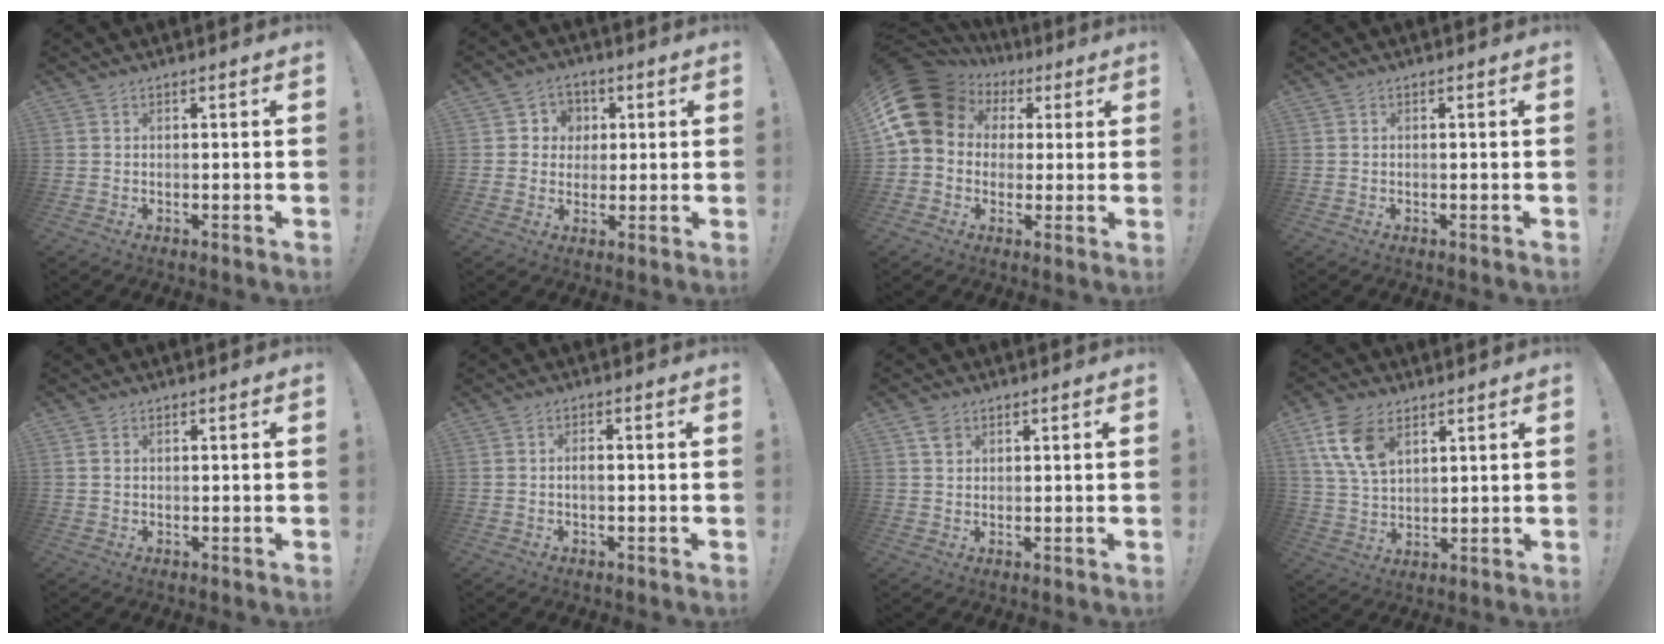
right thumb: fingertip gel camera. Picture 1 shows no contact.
{"total": 6.2, "force": [0.2, 6.1, 1.2], "torque": [-0.018, 0.006, 0.006]}
{"total": 16.7, "force": [5.4, 13.3, 8.6], "torque": [-0.158, -0.020, 0.109]}
{"total": 0.0}
{"total": 1.1, "force": [0.5, 0.8, 0.5], "torque": [-0.011, 0.002, 0.010]}
{"total": 1.8, "force": [-0.5, 0.7, 1.6], "torque": [-0.028, 0.003, -0.010]}
{"total": 2.7, "force": [1.6, 2.1, 0.9], "torque": [-0.004, -0.005, 0.028]}
{"total": 12.3, "force": [6.2, 7.5, 7.6], "torque": [-0.153, -0.014, 0.120]}